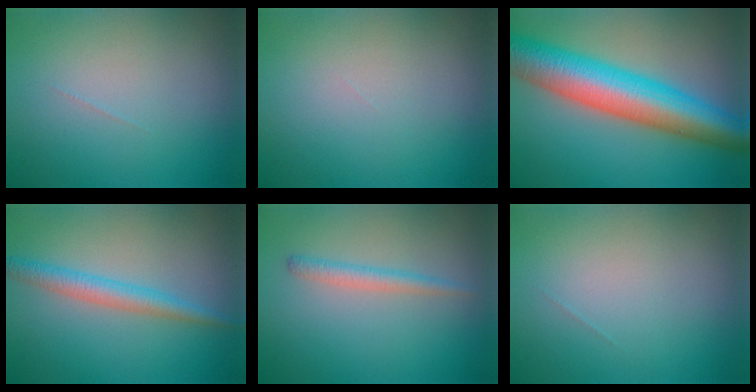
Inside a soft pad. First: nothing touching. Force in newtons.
{"total": 0.0}
{"total": 11.5, "press": 11.5, "slide": 0.3}
{"total": 2.9, "press": 2.9, "slide": 0.1}
{"total": 1.7, "press": 1.7, "slide": 0.0}
{"total": 0.0}